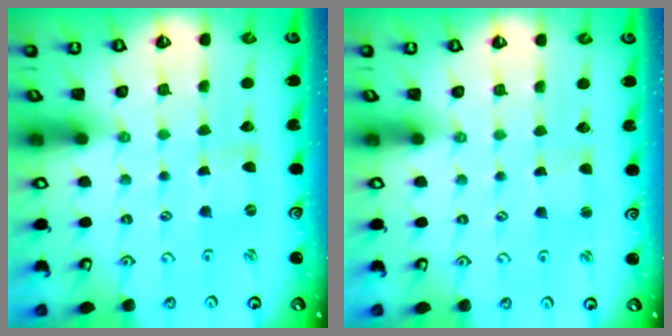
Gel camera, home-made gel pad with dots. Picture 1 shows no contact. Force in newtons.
{"total": 1.7, "press": 1.7, "slide": 0.1}